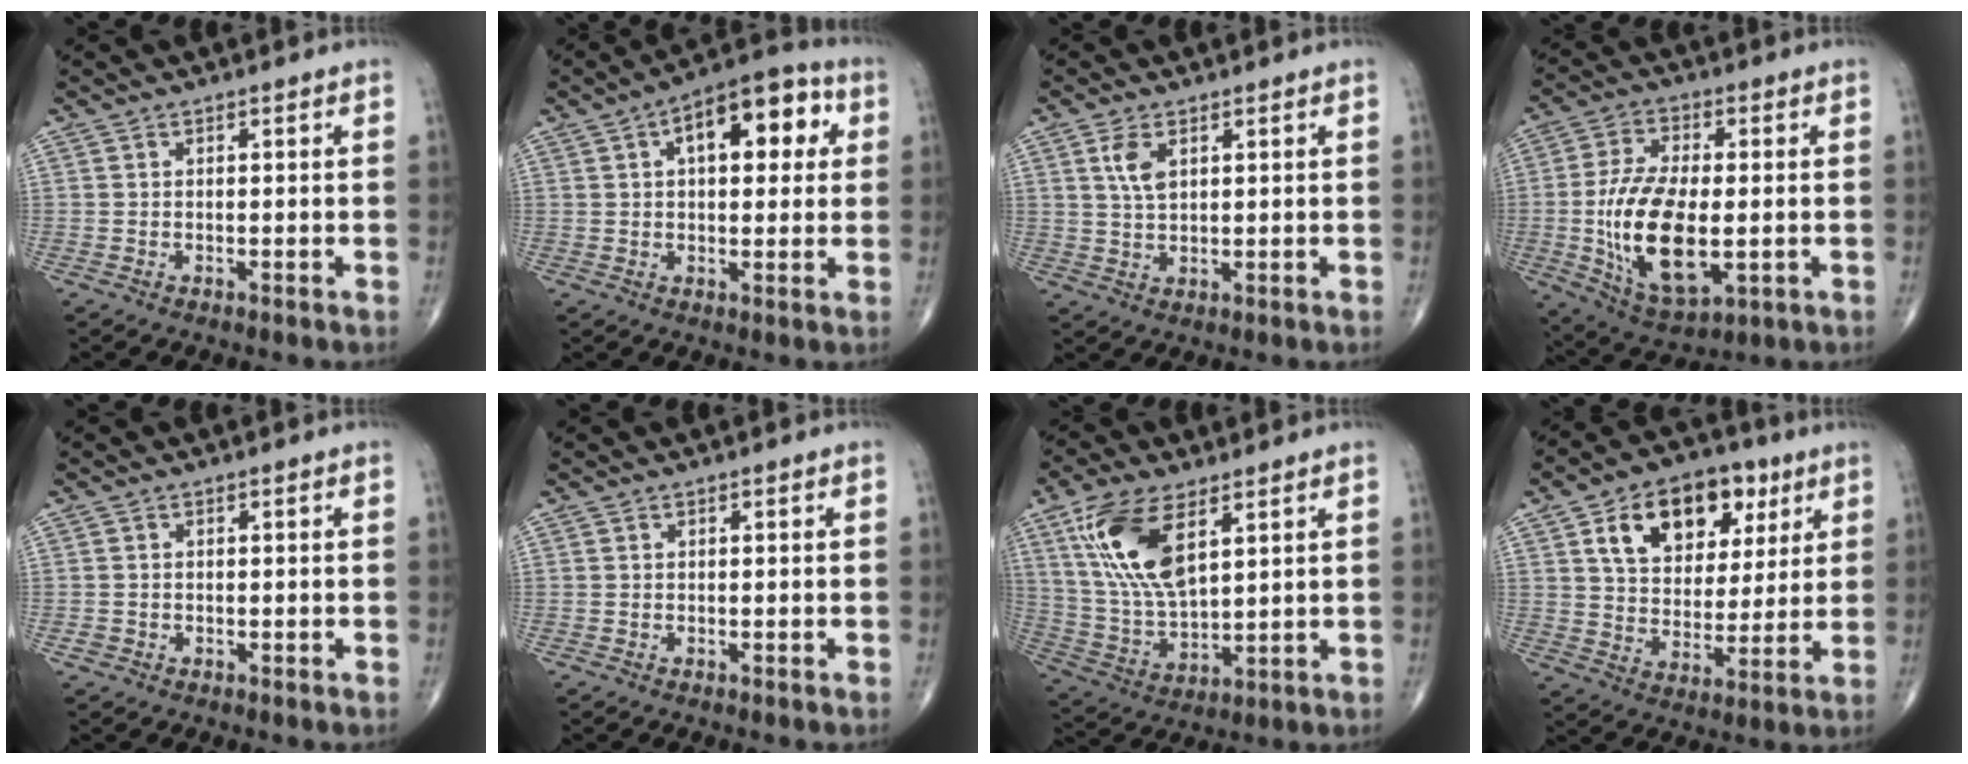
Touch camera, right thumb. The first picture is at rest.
{"total": 13.9, "force": [4.1, 6.9, 11.3], "torque": [-0.128, 0.023, 0.053]}
{"total": 4.4, "force": [1.8, 2.2, 3.3], "torque": [-0.065, -0.006, 0.039]}
{"total": 17.6, "force": [-2.2, 8.6, 15.2], "torque": [-0.283, -0.009, -0.028]}
{"total": 1.1, "force": [-0.3, 1.0, 0.4], "torque": [-0.006, 0.002, -0.005]}
{"total": 0.0}
{"total": 15.1, "force": [6.6, 6.8, 11.8], "torque": [-0.233, -0.022, 0.138]}
{"total": 17.4, "force": [7.4, 11.5, 10.7], "torque": [-0.133, -0.012, 0.124]}